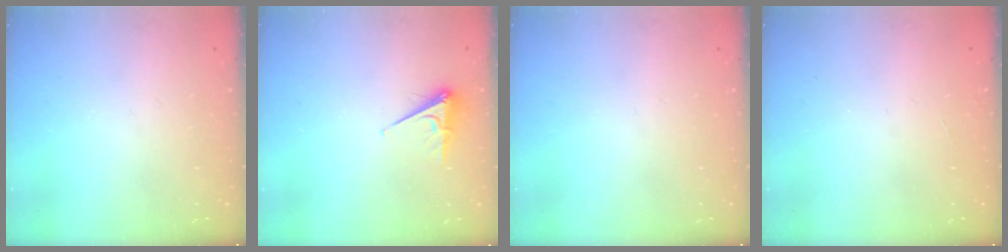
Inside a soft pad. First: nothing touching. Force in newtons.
{"total": 5.0, "press": 5.0, "slide": 0.5}
{"total": 0.0}
{"total": 0.0}